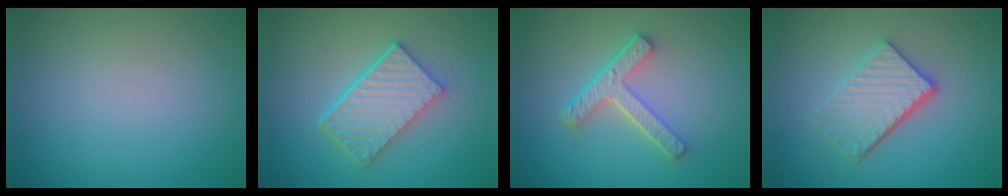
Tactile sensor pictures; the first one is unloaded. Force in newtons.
{"total": 5.8, "press": 4.3, "slide": 3.9}
{"total": 4.3, "press": 3.2, "slide": 2.9}
{"total": 4.4, "press": 3.5, "slide": 2.7}